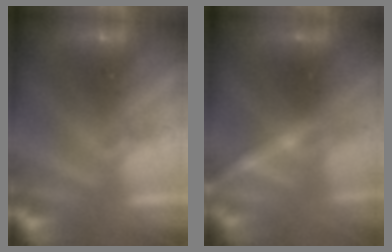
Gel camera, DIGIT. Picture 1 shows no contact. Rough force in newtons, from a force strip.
{"total": 2.3}